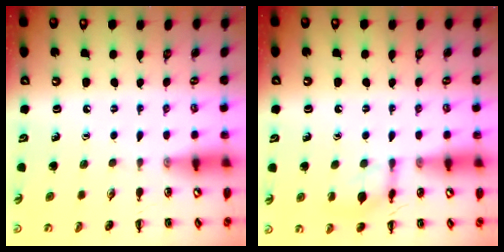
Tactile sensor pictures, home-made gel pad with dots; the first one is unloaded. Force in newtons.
{"total": 10.1, "press": 10.0, "slide": 0.7}